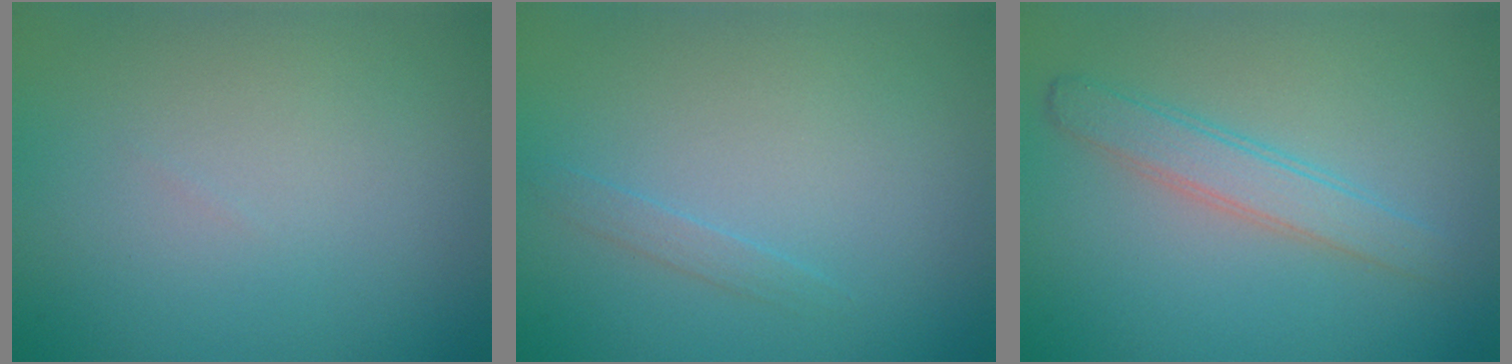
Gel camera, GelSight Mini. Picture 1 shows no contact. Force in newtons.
{"total": 0.8, "press": 0.8, "slide": 0.1}
{"total": 2.6, "press": 2.6, "slide": 0.2}